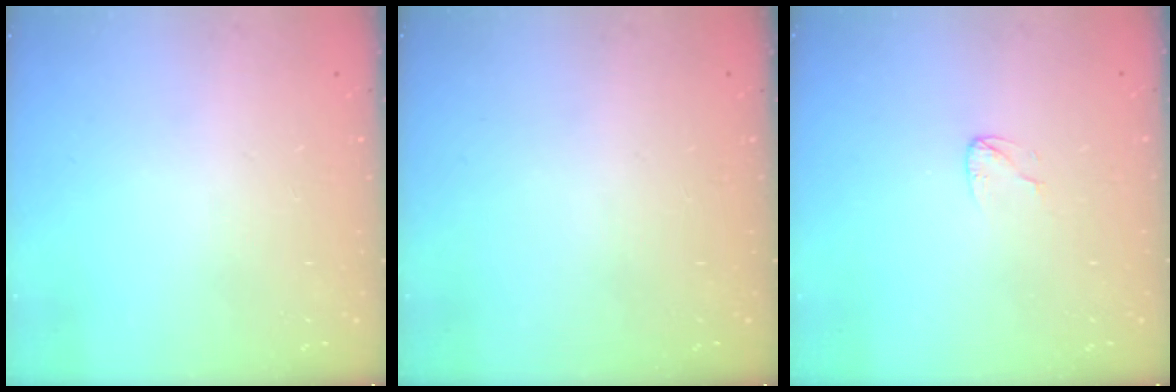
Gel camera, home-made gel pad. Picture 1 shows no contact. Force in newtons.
{"total": 0.0}
{"total": 3.5, "press": 3.5, "slide": 0.2}